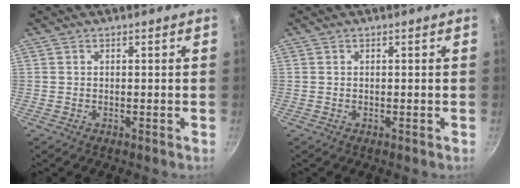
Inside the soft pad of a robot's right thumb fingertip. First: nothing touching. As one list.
[{"total": 0.0}]